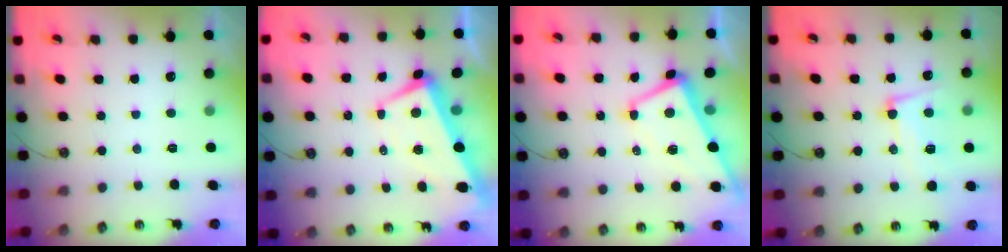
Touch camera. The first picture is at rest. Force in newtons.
{"total": 2.0, "press": 1.6, "slide": 1.2}
{"total": 1.2, "press": 0.7, "slide": 1.0}
{"total": 7.6, "press": 7.5, "slide": 1.7}